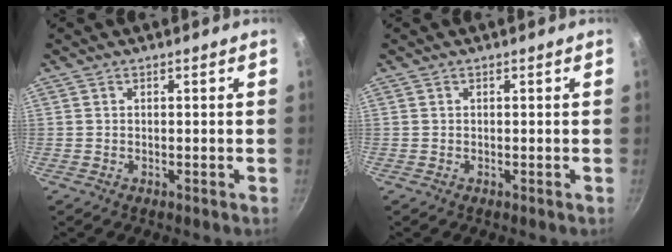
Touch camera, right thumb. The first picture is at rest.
{"total": 0.0}